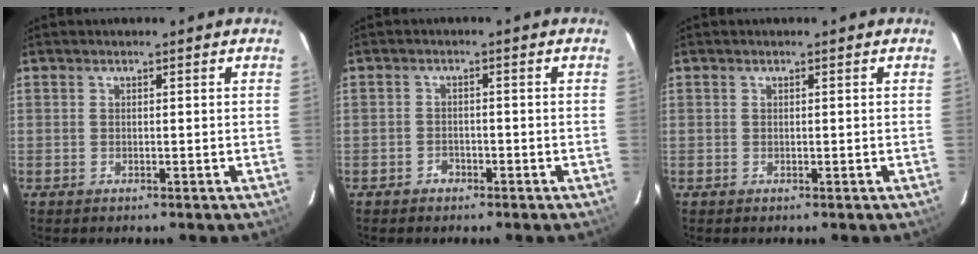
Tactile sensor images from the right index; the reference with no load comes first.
{"total": 2.2, "force": [-1.6, 1.5, 0.2], "torque": [-0.007, 0.003, -0.025]}
{"total": 0.0}